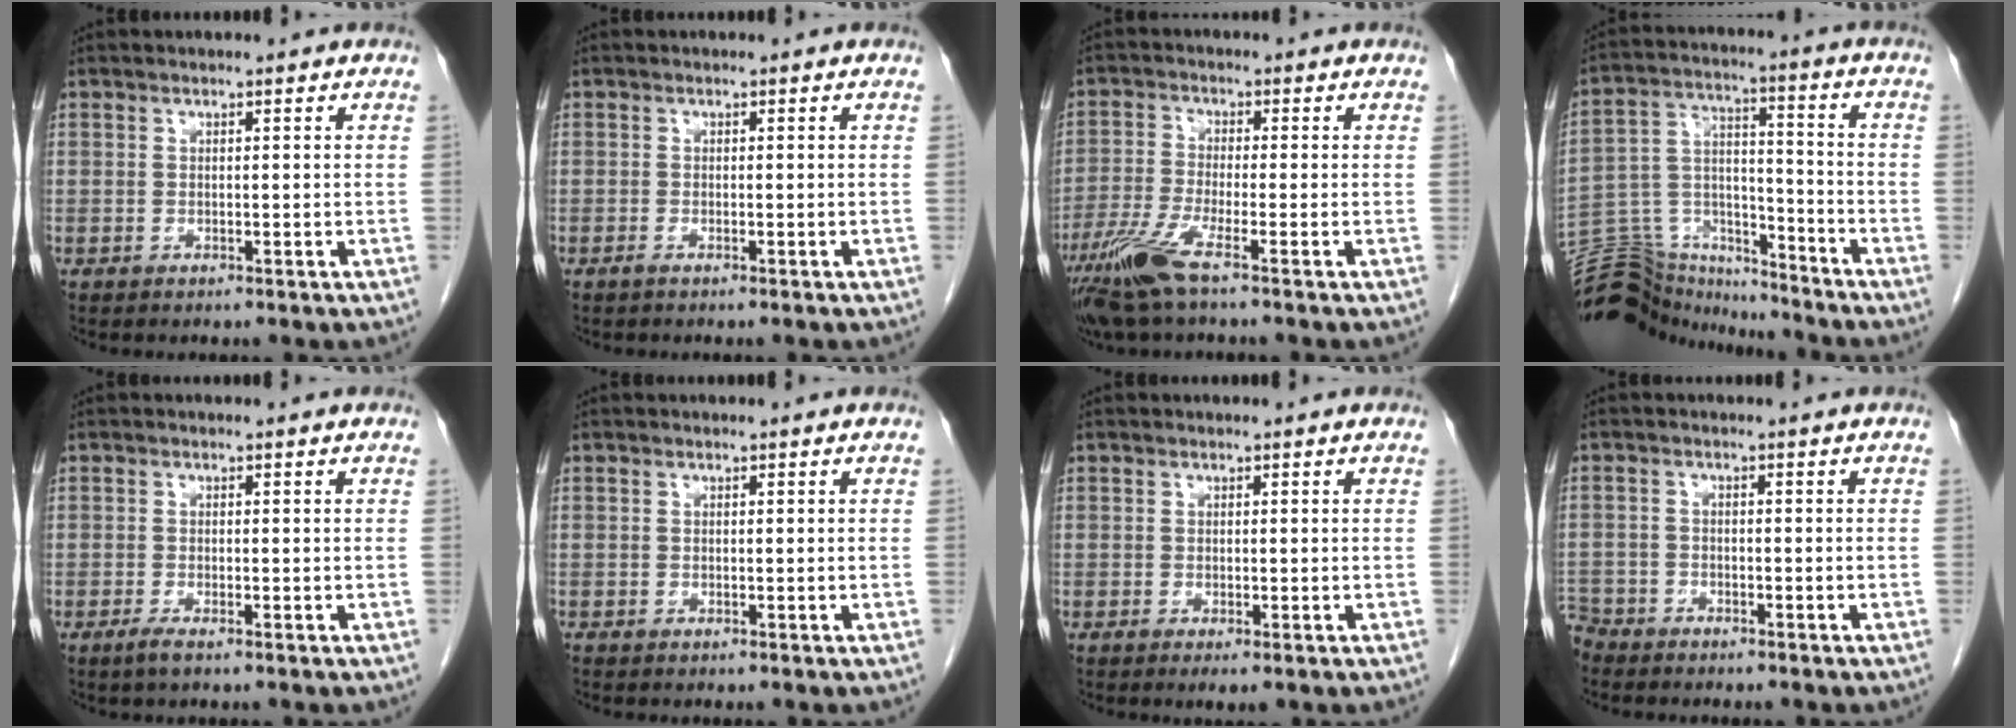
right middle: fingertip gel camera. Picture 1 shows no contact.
{"total": 0.7, "force": [-0.5, 0.0, 0.4], "torque": [-0.011, -0.001, -0.009]}
{"total": 7.0, "force": [-4.5, 0.0, 5.4], "torque": [-0.119, -0.018, -0.093]}
{"total": 13.6, "force": [-13.1, 3.4, 0.7], "torque": [-0.028, 0.056, -0.225]}
{"total": 1.5, "force": [-1.0, 0.1, 1.1], "torque": [-0.025, -0.004, -0.019]}
{"total": 0.0}
{"total": 1.6, "force": [-0.9, 0.4, 1.3], "torque": [-0.017, -0.004, -0.011]}
{"total": 4.8, "force": [-4.3, 2.0, 0.2], "torque": [-0.006, -0.004, -0.084]}